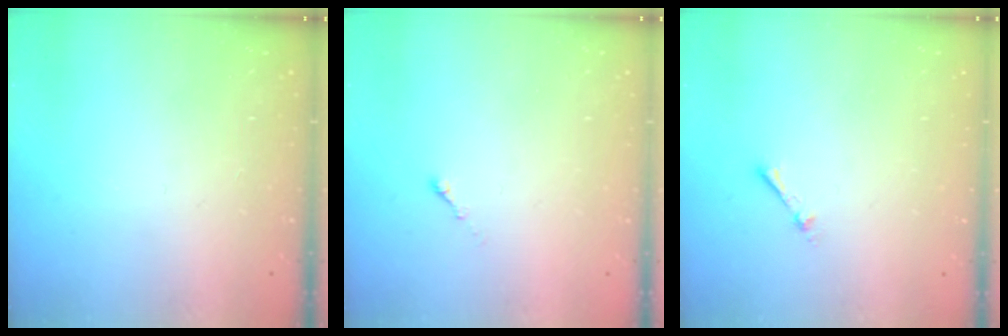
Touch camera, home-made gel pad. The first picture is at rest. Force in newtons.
{"total": 0.0}
{"total": 1.7, "press": 1.7, "slide": 0.2}